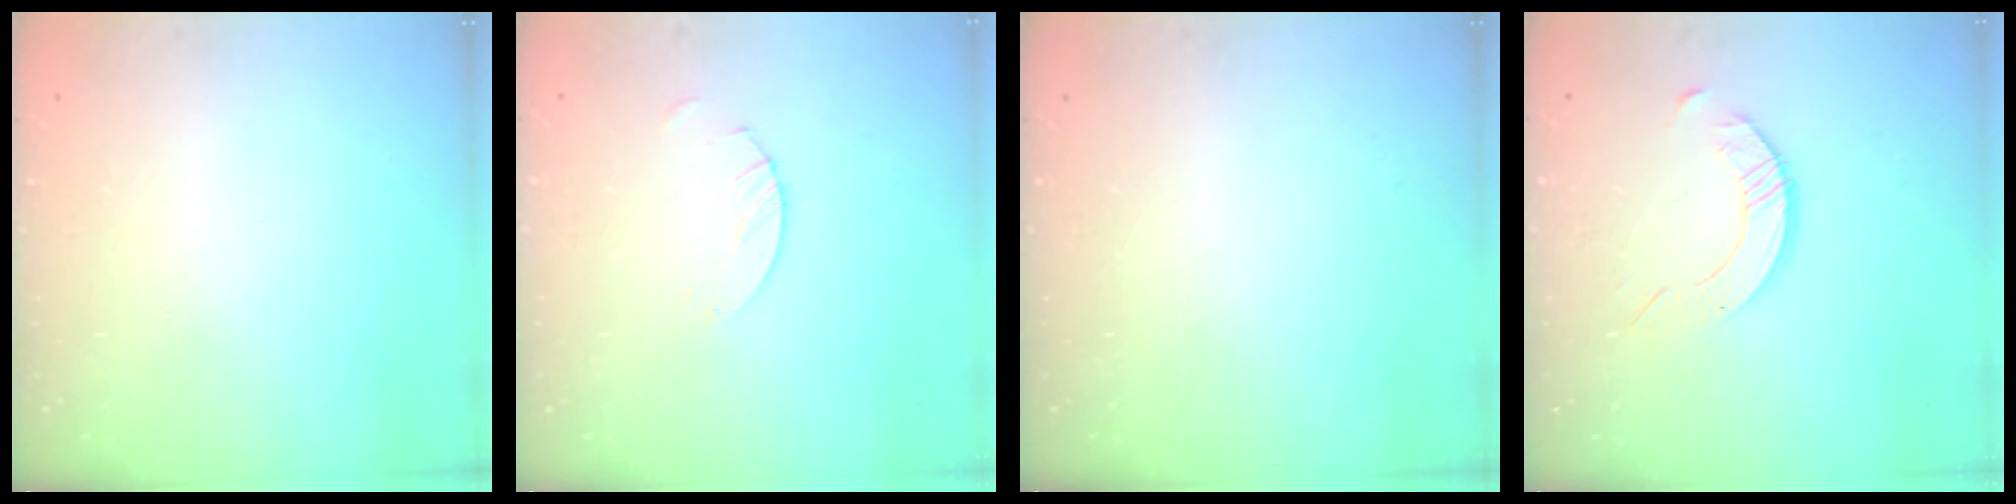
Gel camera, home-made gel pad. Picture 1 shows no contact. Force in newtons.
{"total": 2.5, "press": 2.5, "slide": 0.1}
{"total": 0.0}
{"total": 5.3, "press": 5.3, "slide": 0.5}